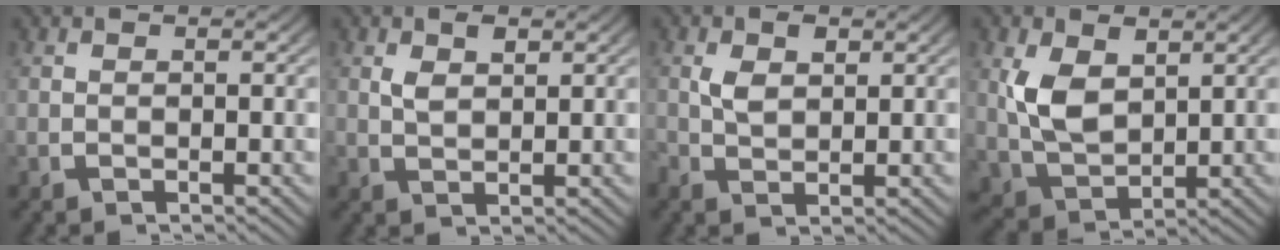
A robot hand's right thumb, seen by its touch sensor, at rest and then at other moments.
{"total": 1.7, "force": [1.1, 0.7, 1.1], "torque": [-0.019, -0.001, 0.027]}
{"total": 2.2, "force": [0.8, 1.4, 1.5], "torque": [-0.032, -0.006, 0.019]}
{"total": 6.4, "force": [0.9, 4.6, 4.4], "torque": [-0.109, -0.029, 0.033]}